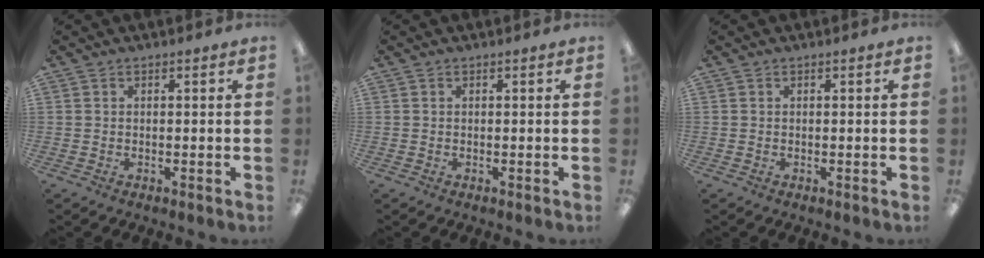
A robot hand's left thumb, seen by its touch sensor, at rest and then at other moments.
{"total": 0.0}
{"total": 0.0}